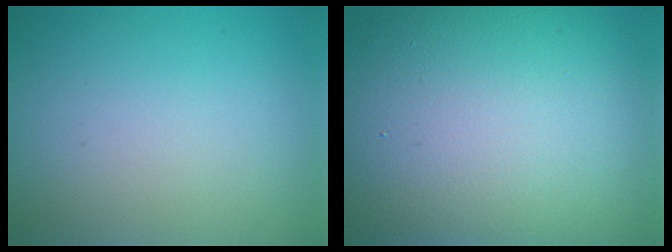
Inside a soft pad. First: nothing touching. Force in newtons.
{"total": 17.8, "press": 17.7, "slide": 1.5}